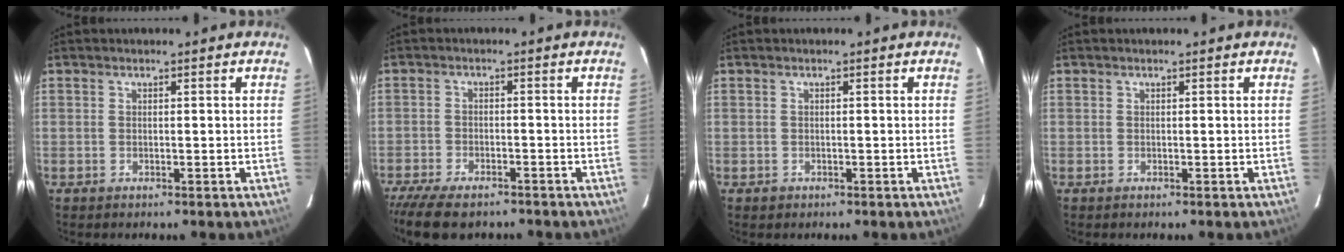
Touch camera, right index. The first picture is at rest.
{"total": 9.7, "force": [-8.1, 3.2, 4.3], "torque": [-0.109, -0.030, -0.140]}
{"total": 1.1, "force": [-0.6, 0.9, 0.1], "torque": [0.002, 0.000, -0.005]}
{"total": 0.0}